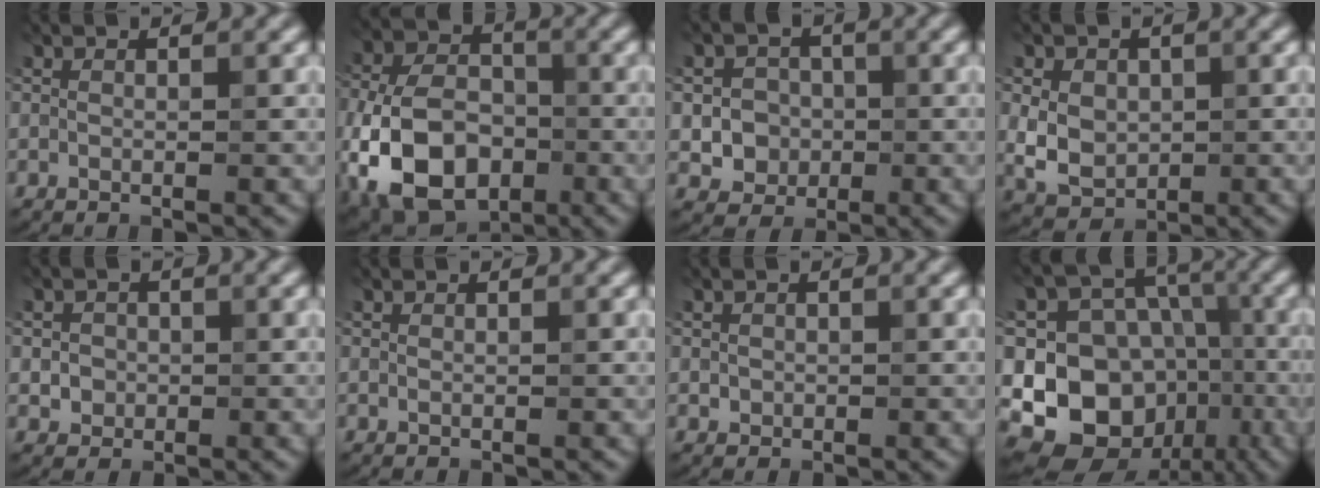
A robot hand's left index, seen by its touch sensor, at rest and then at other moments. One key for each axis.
{"total": 11.9, "fx": -4.3, "fy": 7.9, "fz": 7.8, "tx": -0.167, "ty": -0.017, "tz": -0.085}
{"total": 3.6, "fx": -0.6, "fy": 3.3, "fz": 1.3, "tx": 0.000, "ty": -0.002, "tz": -0.023}
{"total": 4.7, "fx": 0.1, "fy": 3.8, "fz": 2.8, "tx": -0.049, "ty": -0.001, "tz": 0.004}
{"total": 1.8, "fx": 0.0, "fy": 1.7, "fz": 0.6, "tx": 0.000, "ty": -0.005, "tz": 0.001}
{"total": 0.0}
{"total": 0.8, "fx": 0.1, "fy": 0.7, "fz": 0.2, "tx": 0.002, "ty": -0.002, "tz": 0.000}
{"total": 13.2, "fx": -3.4, "fy": 11.4, "fz": 5.7, "tx": -0.103, "ty": 0.003, "tz": -0.070}